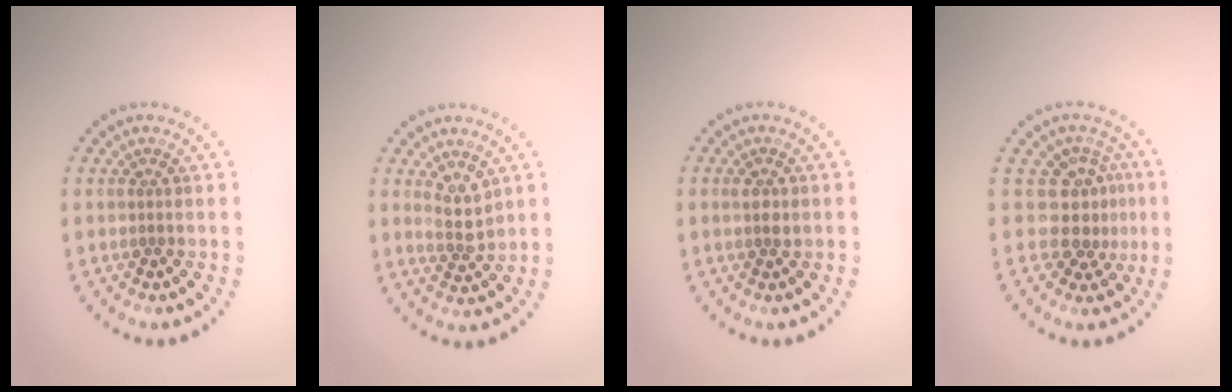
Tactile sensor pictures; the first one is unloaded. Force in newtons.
{"total": 2.5, "press": 2.2, "slide": 1.1}
{"total": 1.3, "press": 1.3, "slide": 0.3}
{"total": 3.1, "press": 2.3, "slide": 2.1}